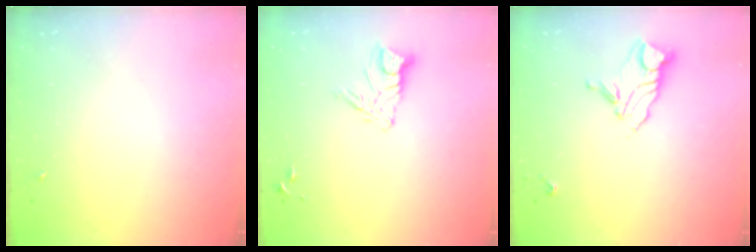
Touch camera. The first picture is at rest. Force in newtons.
{"total": 8.6, "press": 8.5, "slide": 0.9}
{"total": 10.7, "press": 10.6, "slide": 1.0}